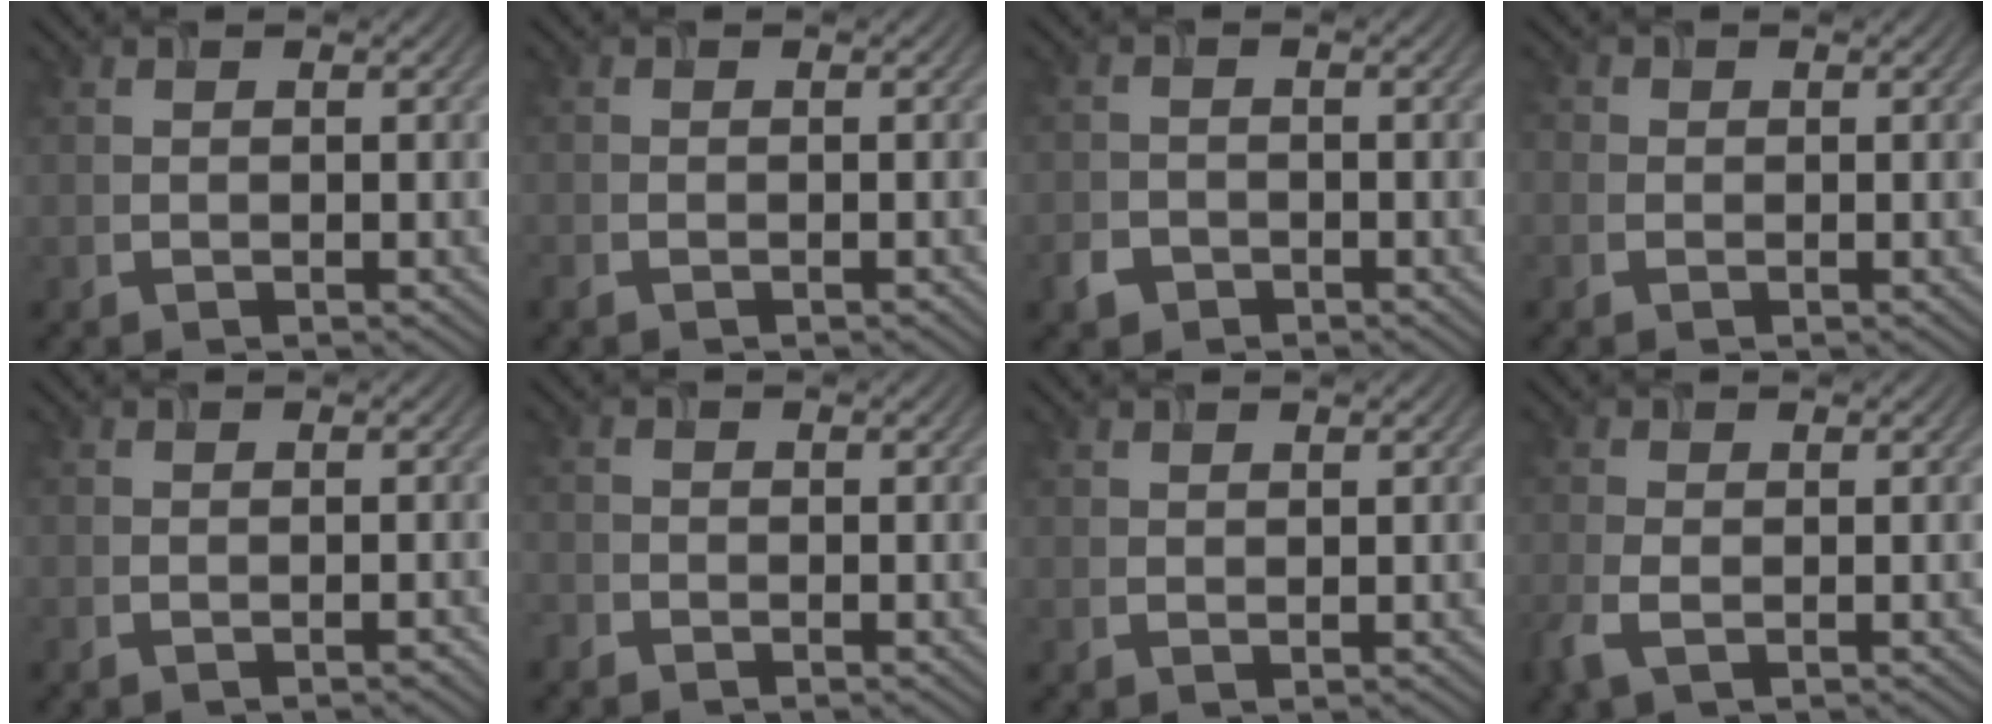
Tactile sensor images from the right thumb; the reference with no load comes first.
{"total": 1.1, "force": [-0.9, 0.4, 0.5], "torque": [-0.014, -0.006, -0.017]}
{"total": 2.2, "force": [-1.5, 1.5, 0.7], "torque": [-0.017, -0.004, -0.032]}
{"total": 1.1, "force": [-0.2, 1.0, 0.4], "torque": [-0.007, -0.001, -0.008]}
{"total": 0.7, "force": [-0.6, 0.0, 0.4], "torque": [-0.007, -0.002, -0.009]}
{"total": 1.3, "force": [-1.1, 0.7, 0.2], "torque": [-0.007, -0.004, -0.030]}
{"total": 0.9, "force": [0.7, 0.4, 0.3], "torque": [-0.008, -0.002, 0.016]}
{"total": 2.6, "force": [-1.1, 1.3, 2.1], "torque": [-0.059, -0.006, -0.025]}